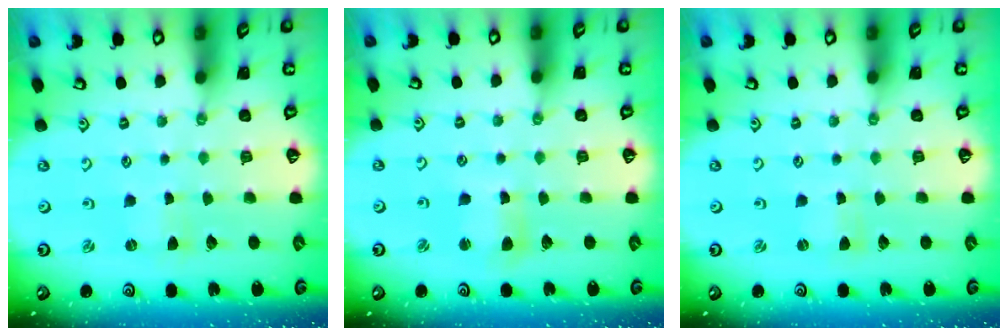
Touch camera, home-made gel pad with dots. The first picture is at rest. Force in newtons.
{"total": 4.4, "press": 4.3, "slide": 0.5}
{"total": 0.0}